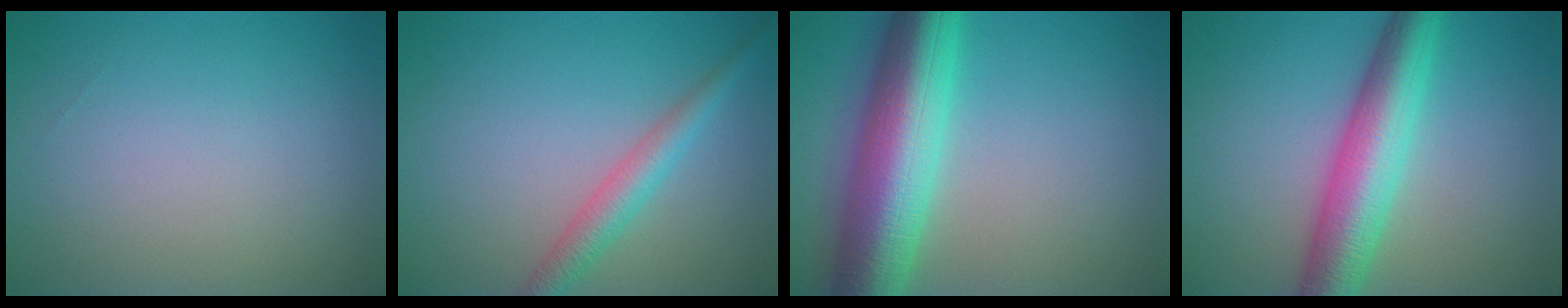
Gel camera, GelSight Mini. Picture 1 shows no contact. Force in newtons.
{"total": 2.9, "press": 2.9, "slide": 0.1}
{"total": 10.9, "press": 10.9, "slide": 0.1}
{"total": 7.3, "press": 7.3, "slide": 0.1}